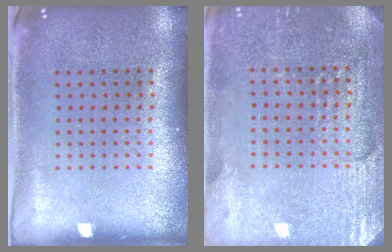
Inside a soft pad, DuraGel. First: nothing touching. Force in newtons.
{"total": 2.9, "press": 2.9, "slide": 0.3}